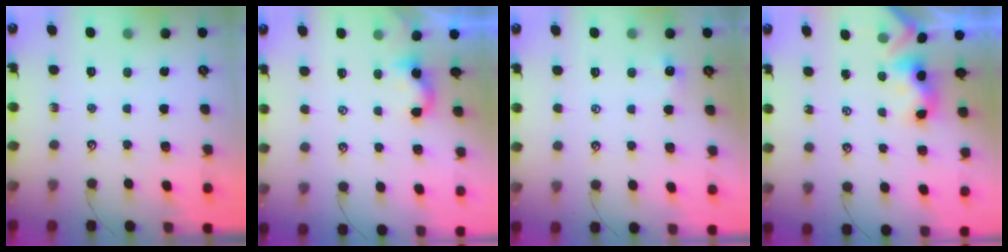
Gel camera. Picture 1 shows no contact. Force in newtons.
{"total": 2.3, "press": 2.3, "slide": 0.2}
{"total": 0.0}
{"total": 2.9, "press": 2.9, "slide": 0.6}